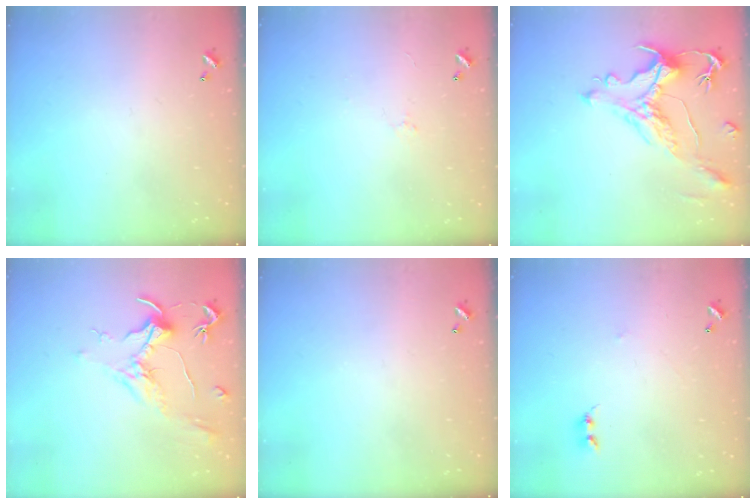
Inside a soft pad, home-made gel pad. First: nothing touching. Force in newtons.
{"total": 0.5, "press": 0.1, "slide": 0.5}
{"total": 1.2, "press": 0.2, "slide": 1.2}
{"total": 1.9, "press": 1.7, "slide": 0.9}
{"total": 0.0}
{"total": 2.5, "press": 2.4, "slide": 0.4}